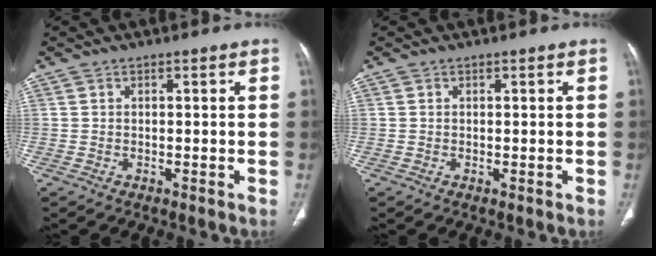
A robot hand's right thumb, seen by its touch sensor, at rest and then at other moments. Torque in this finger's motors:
{"motor_torque": [1.94, 1.90, 0.13, -0.37, 0.08]}